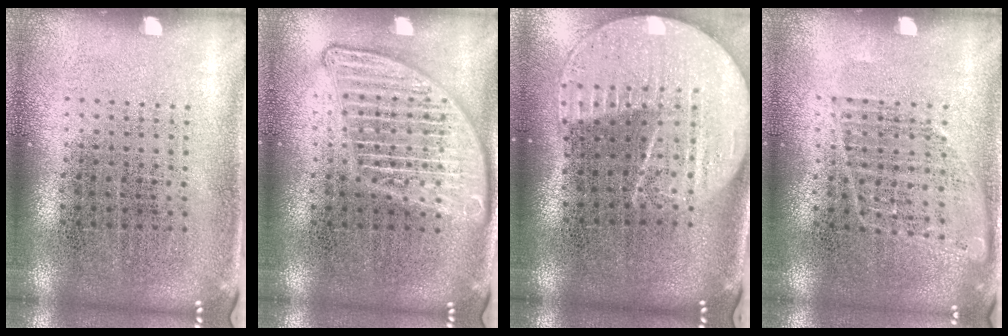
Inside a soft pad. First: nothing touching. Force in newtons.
{"total": 2.8, "press": 2.8, "slide": 0.3}
{"total": 2.2, "press": 2.0, "slide": 1.1}
{"total": 0.9, "press": 0.8, "slide": 0.2}